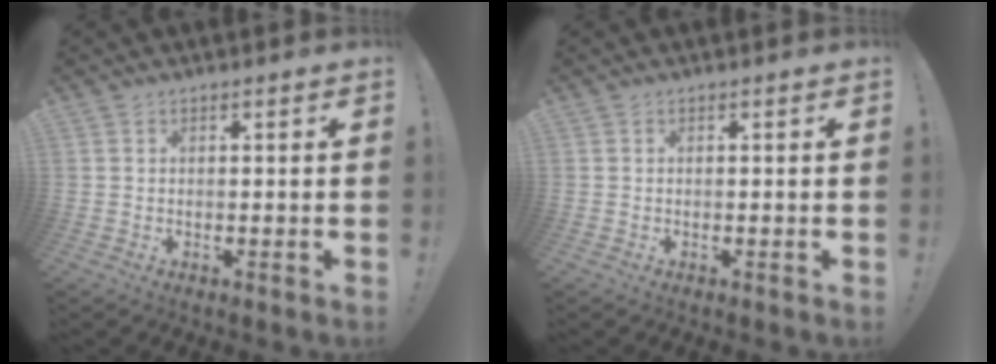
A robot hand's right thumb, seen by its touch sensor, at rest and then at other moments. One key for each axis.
{"total": 0.0}